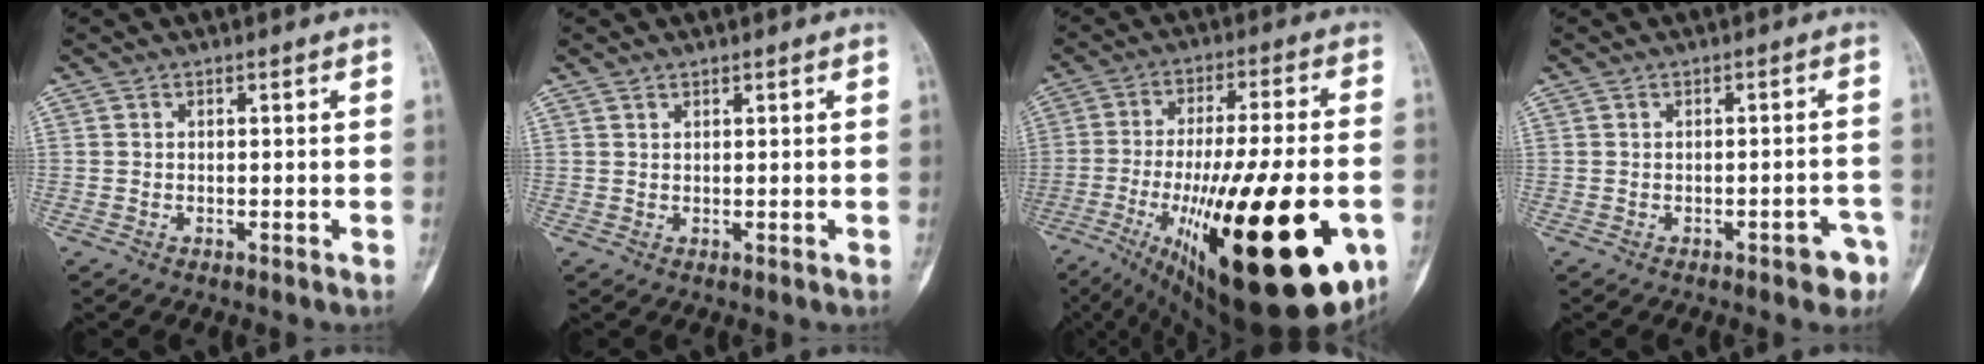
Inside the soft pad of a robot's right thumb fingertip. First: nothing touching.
{"total": 0.9, "force": [0.8, 0.4, 0.3], "torque": [-0.003, -0.005, 0.013]}
{"total": 35.4, "force": [-10.7, 10.9, 31.9], "torque": [-0.459, -0.001, -0.146]}
{"total": 4.1, "force": [-2.3, 1.7, 3.0], "torque": [-0.025, 0.018, -0.022]}